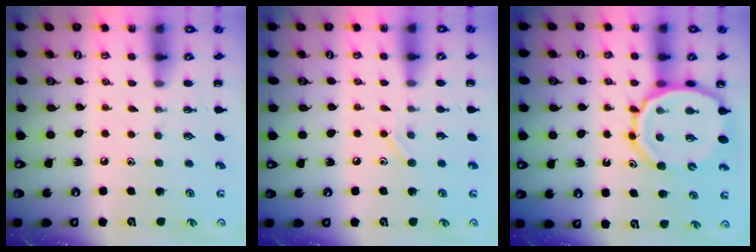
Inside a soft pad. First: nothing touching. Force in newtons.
{"total": 6.6, "press": 6.4, "slide": 1.7}
{"total": 12.9, "press": 12.5, "slide": 3.2}